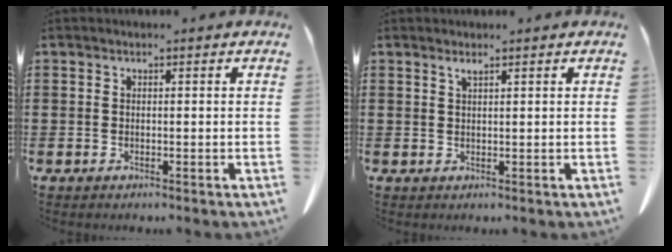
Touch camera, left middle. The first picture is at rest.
{"total": 1.2, "force": [0.9, 0.0, 0.7], "torque": [-0.016, -0.003, 0.019]}